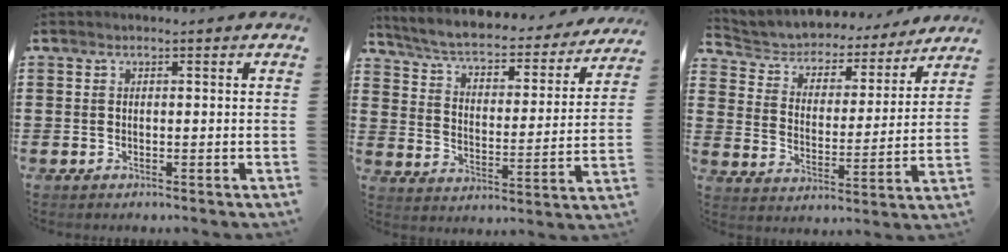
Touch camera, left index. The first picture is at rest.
{"total": 4.3, "force": [3.8, 0.7, 2.0], "torque": [-0.059, -0.036, 0.055]}
{"total": 3.9, "force": [3.7, 1.3, 0.1], "torque": [-0.029, -0.031, 0.054]}